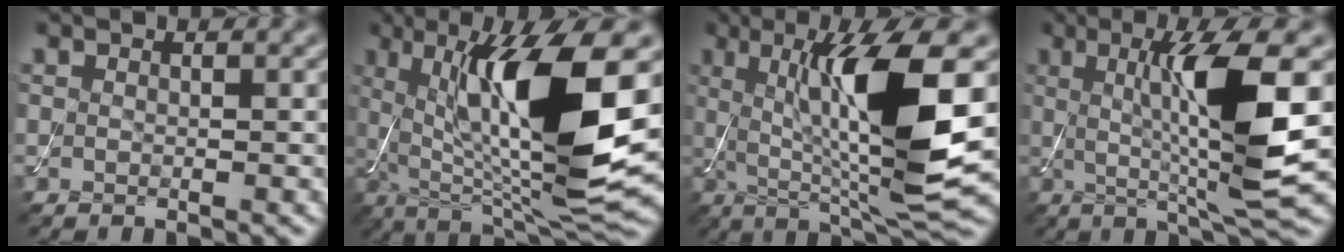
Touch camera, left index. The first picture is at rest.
{"total": 14.0, "force": [2.3, 3.7, 13.3], "torque": [-0.212, -0.010, 0.042]}
{"total": 11.6, "force": [1.3, 2.2, 11.3], "torque": [-0.177, -0.007, 0.032]}
{"total": 9.3, "force": [0.8, 1.4, 9.2], "torque": [-0.141, -0.013, 0.022]}